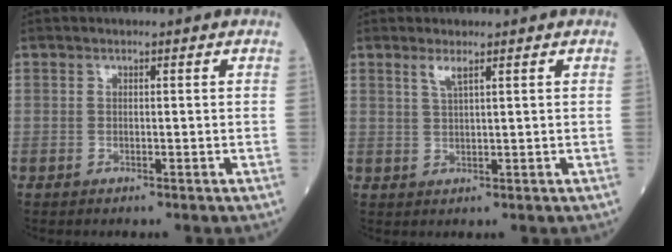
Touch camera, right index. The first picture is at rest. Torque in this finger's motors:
{"motor_torque": [-0.02, 0.01, 0.00, 0.01]}